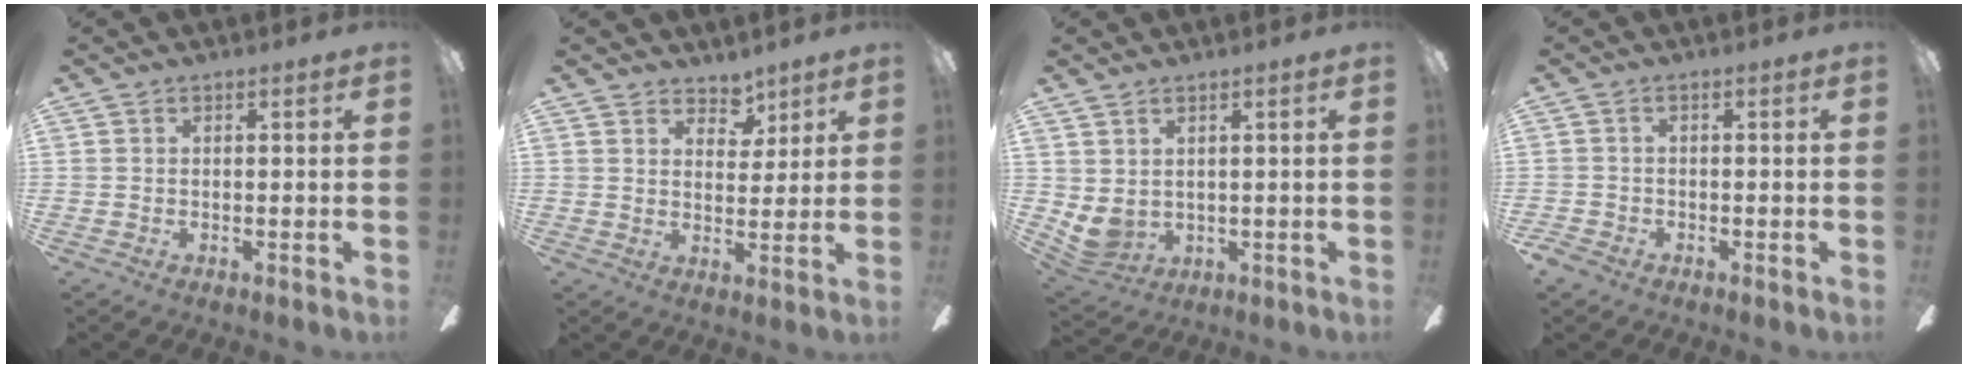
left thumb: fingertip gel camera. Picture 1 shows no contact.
{"total": 5.5, "force": [4.3, 3.1, 1.2], "torque": [-0.008, -0.024, 0.076]}
{"total": 4.5, "force": [1.8, 3.4, 2.2], "torque": [-0.069, -0.014, 0.033]}
{"total": 2.0, "force": [-1.4, 1.3, 0.7], "torque": [-0.018, 0.006, -0.028]}